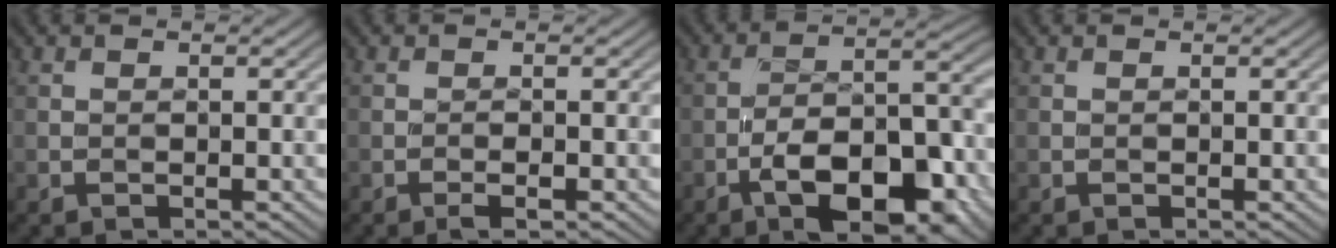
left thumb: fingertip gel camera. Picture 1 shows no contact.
{"total": 1.4, "force": [-1.0, 0.3, 0.9], "torque": [-0.016, -0.003, -0.018]}
{"total": 12.1, "force": [-6.3, 4.7, 9.2], "torque": [-0.141, -0.002, -0.106]}
{"total": 0.0}